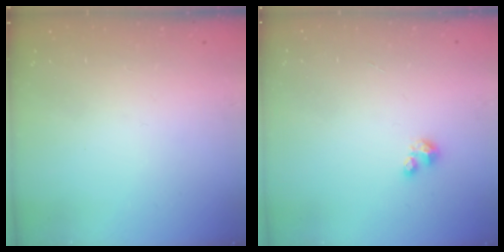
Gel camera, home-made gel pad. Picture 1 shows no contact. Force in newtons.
{"total": 2.5, "press": 2.5, "slide": 0.3}